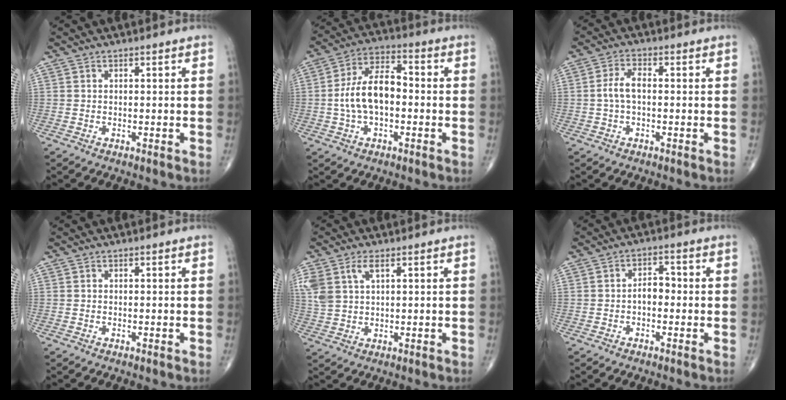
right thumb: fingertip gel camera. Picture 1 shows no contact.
{"total": 11.6, "force": [-0.9, 6.3, 9.7], "torque": [-0.179, 0.034, -0.023]}
{"total": 4.3, "force": [-0.2, 2.2, 3.7], "torque": [-0.079, 0.015, -0.007]}
{"total": 0.0}
{"total": 7.0, "force": [3.1, 3.7, 5.1], "torque": [-0.122, 0.003, 0.068]}
{"total": 3.5, "force": [-0.7, 2.2, 2.7], "torque": [-0.030, 0.016, -0.018]}